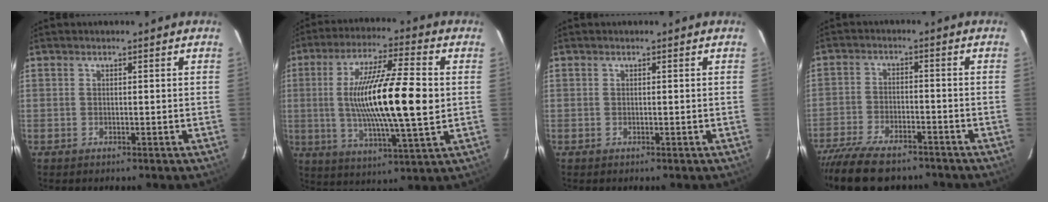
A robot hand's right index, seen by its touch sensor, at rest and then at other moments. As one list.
[{"total": 18.9, "force": [0.6, 2.8, 18.7], "torque": [-0.333, -0.002, 0.011]}, {"total": 0.0}, {"total": 13.9, "force": [-11.3, 4.9, 6.4], "torque": [-0.146, -0.022, -0.189]}]